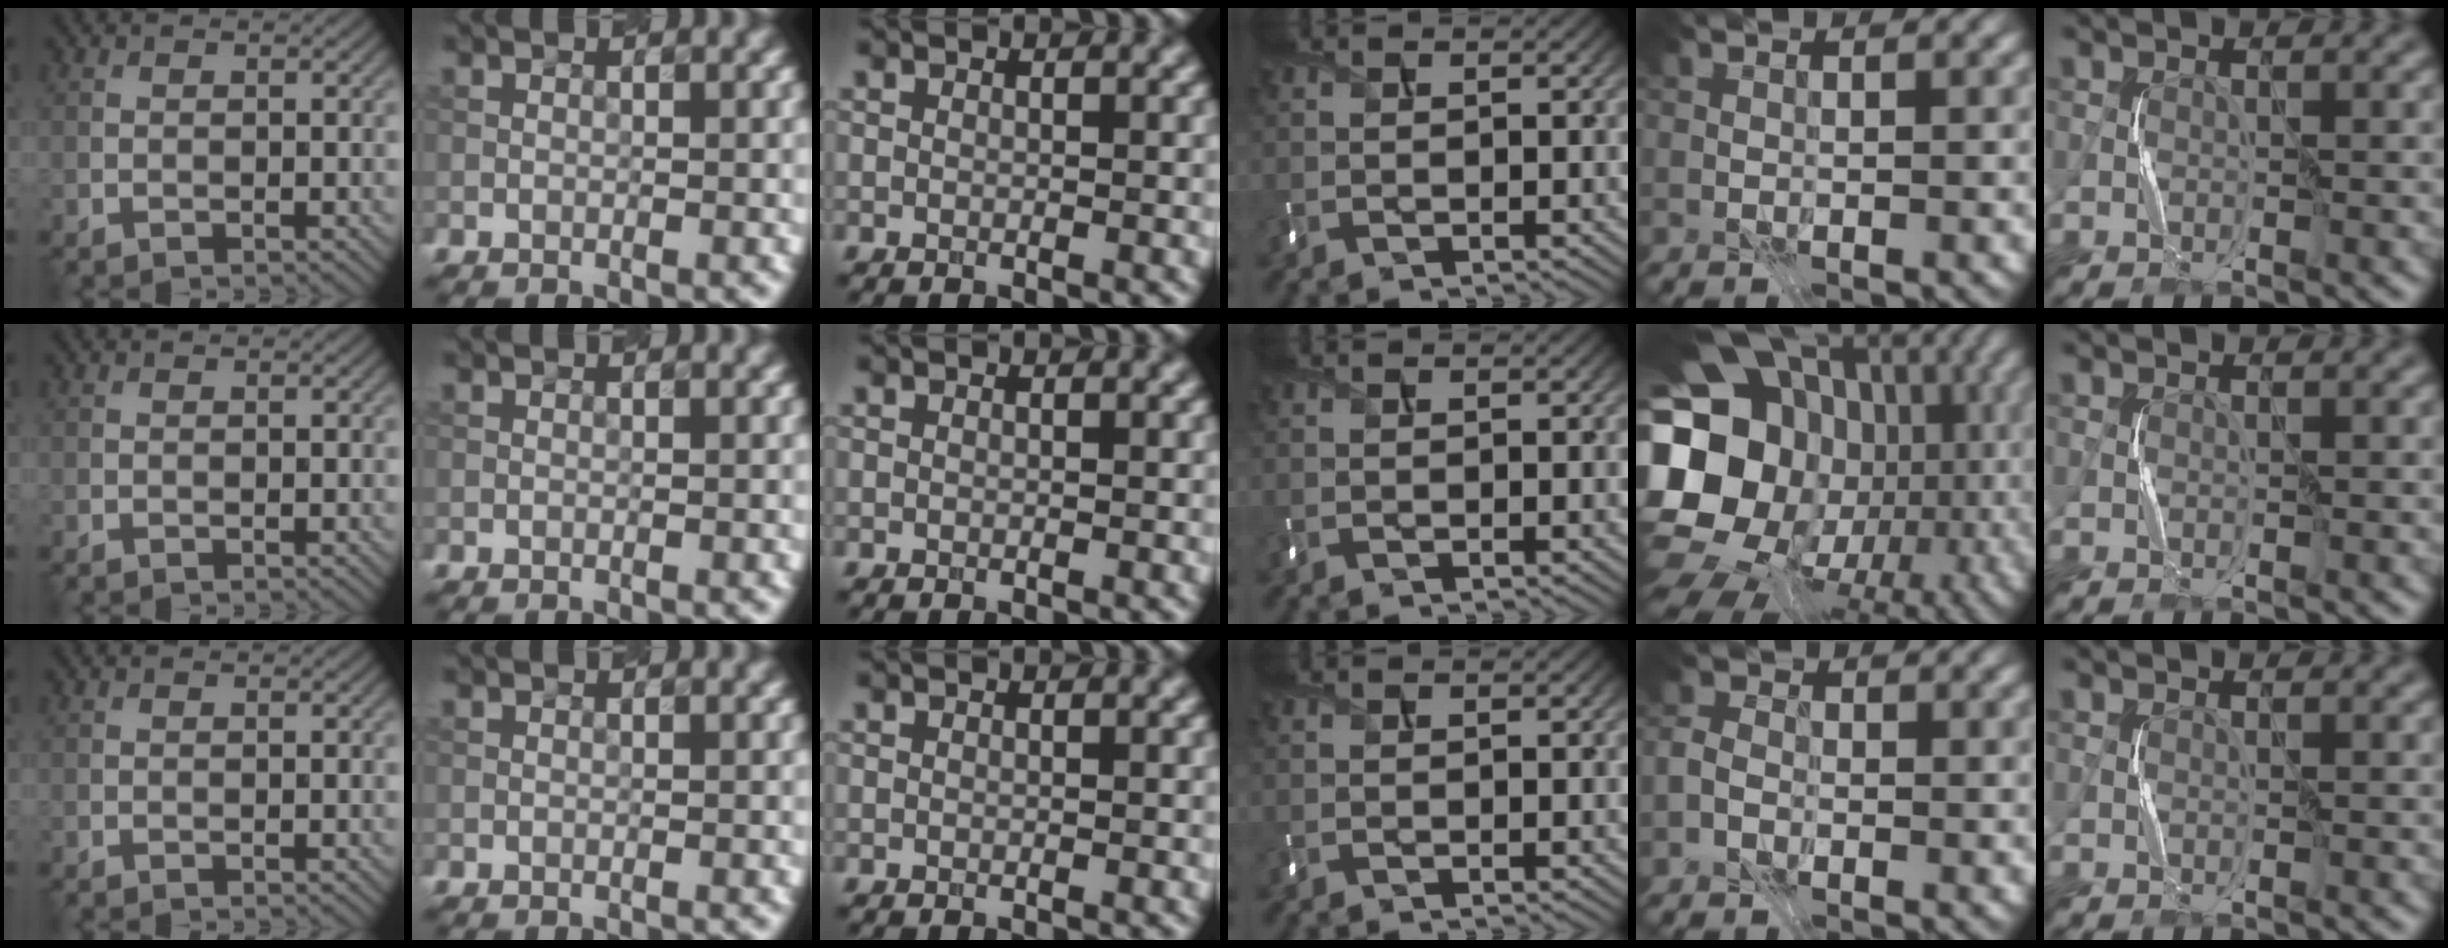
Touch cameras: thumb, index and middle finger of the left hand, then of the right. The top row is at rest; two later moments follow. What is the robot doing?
{"motion": "press", "object": "keyboard"}